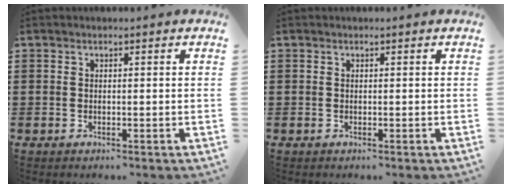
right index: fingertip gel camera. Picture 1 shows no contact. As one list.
[{"total": 0.0}]